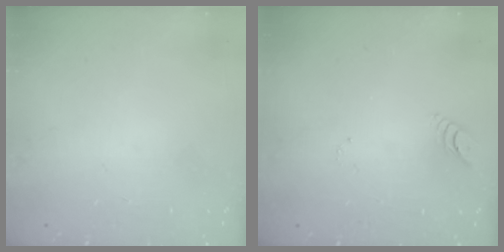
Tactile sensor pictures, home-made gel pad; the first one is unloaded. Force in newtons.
{"total": 3.5, "press": 3.5, "slide": 0.3}